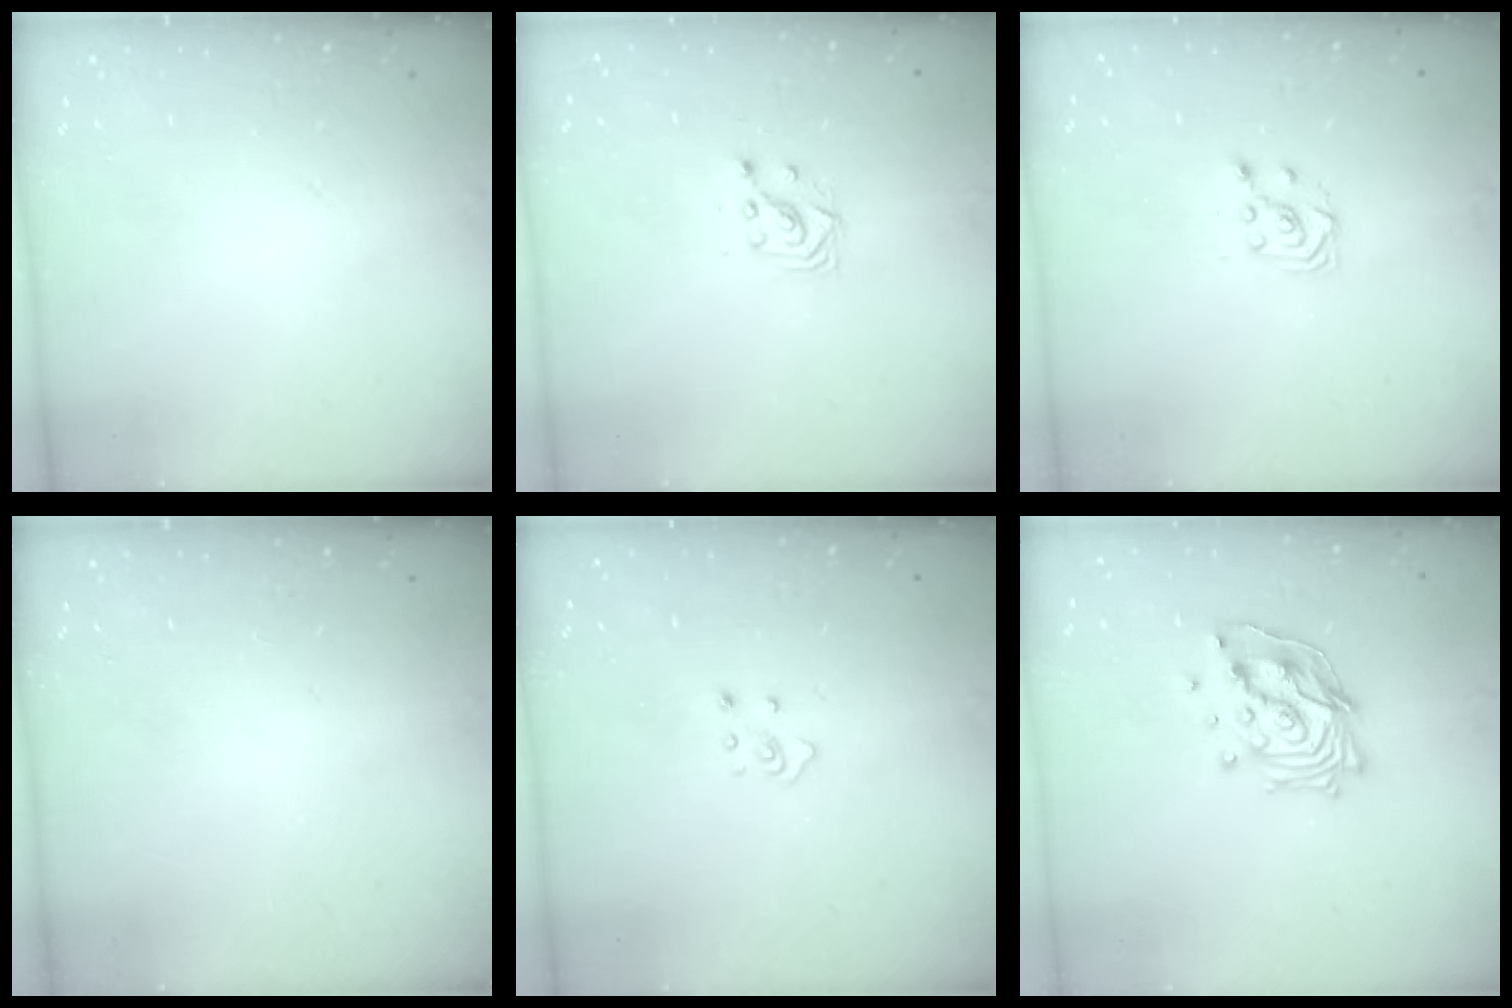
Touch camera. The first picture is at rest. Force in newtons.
{"total": 2.9, "press": 2.9, "slide": 0.2}
{"total": 3.2, "press": 2.9, "slide": 1.2}
{"total": 0.0}
{"total": 2.5, "press": 2.4, "slide": 0.3}
{"total": 14.9, "press": 14.8, "slide": 1.4}